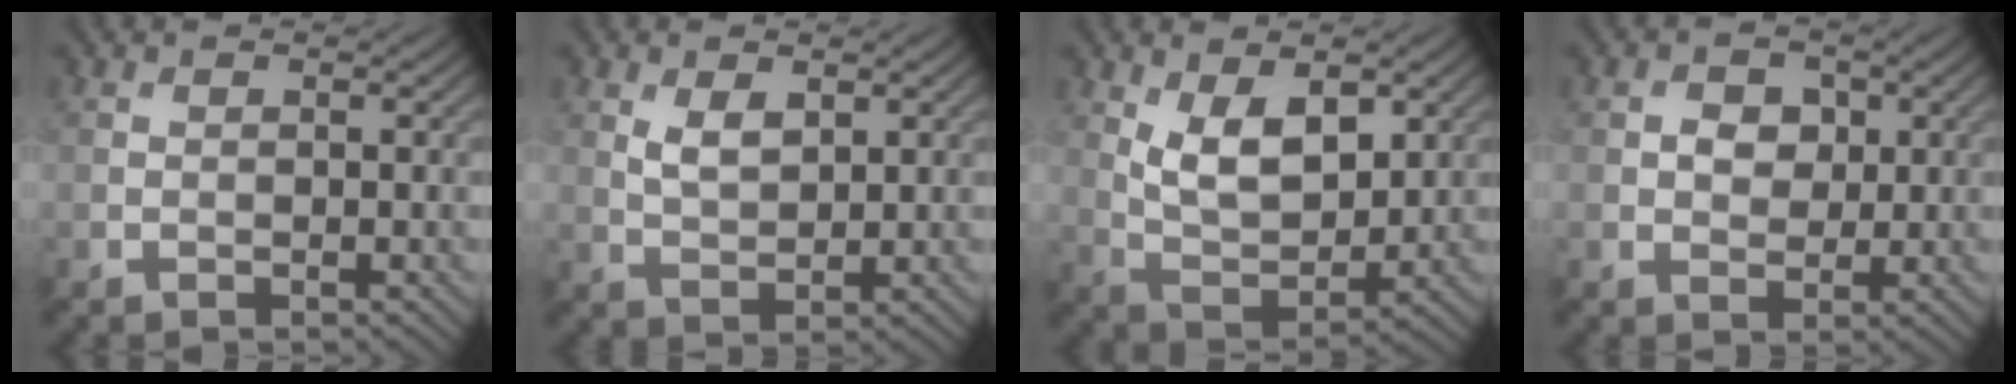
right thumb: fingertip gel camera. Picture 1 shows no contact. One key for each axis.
{"total": 3.1, "fx": 1.4, "fy": 1.7, "fz": 2.3, "tx": -0.052, "ty": -0.005, "tz": 0.032}
{"total": 7.8, "fx": 2.9, "fy": 4.1, "fz": 6.0, "tx": -0.116, "ty": -0.010, "tz": 0.058}
{"total": 3.0, "fx": 0.5, "fy": 2.5, "fz": 1.7, "tx": -0.034, "ty": 0.000, "tz": 0.001}